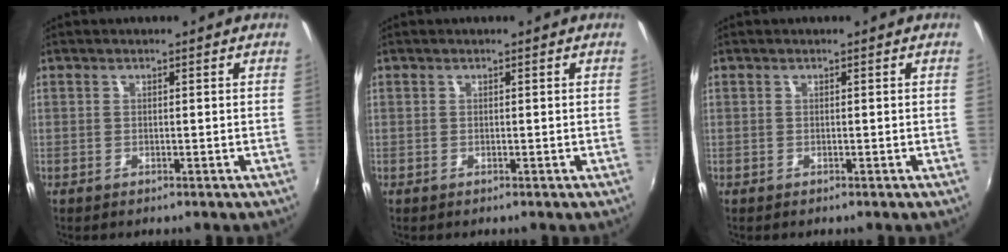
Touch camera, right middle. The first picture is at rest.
{"total": 0.0}
{"total": 0.0}